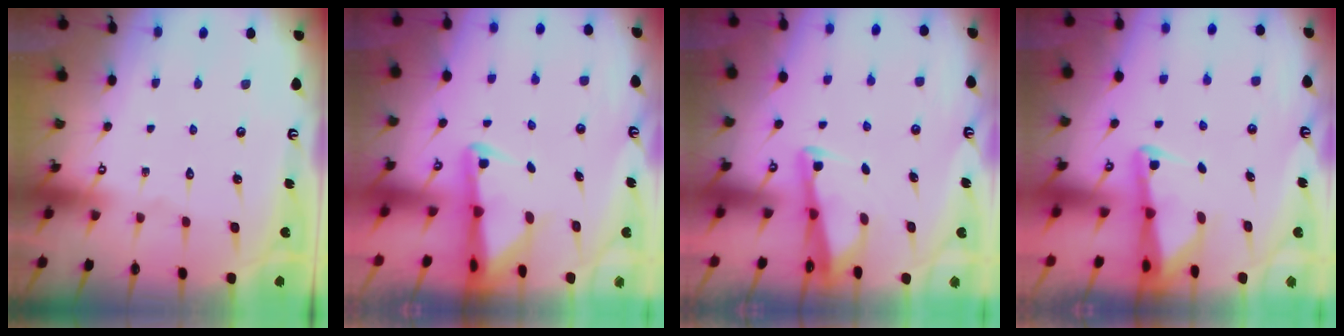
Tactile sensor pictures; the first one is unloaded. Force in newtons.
{"total": 2.7, "press": 2.6, "slide": 0.6}
{"total": 2.9, "press": 2.9, "slide": 0.3}
{"total": 2.4, "press": 2.4, "slide": 0.3}